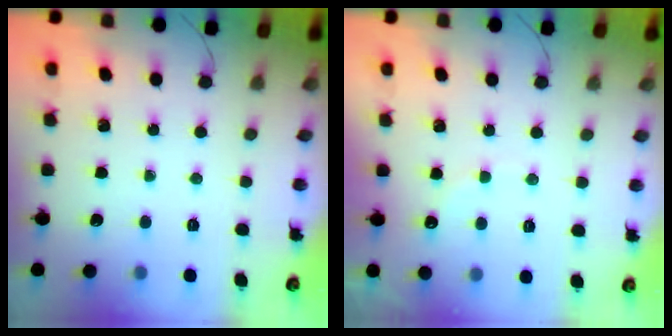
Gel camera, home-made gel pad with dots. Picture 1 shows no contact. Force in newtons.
{"total": 8.1, "press": 8.0, "slide": 1.0}